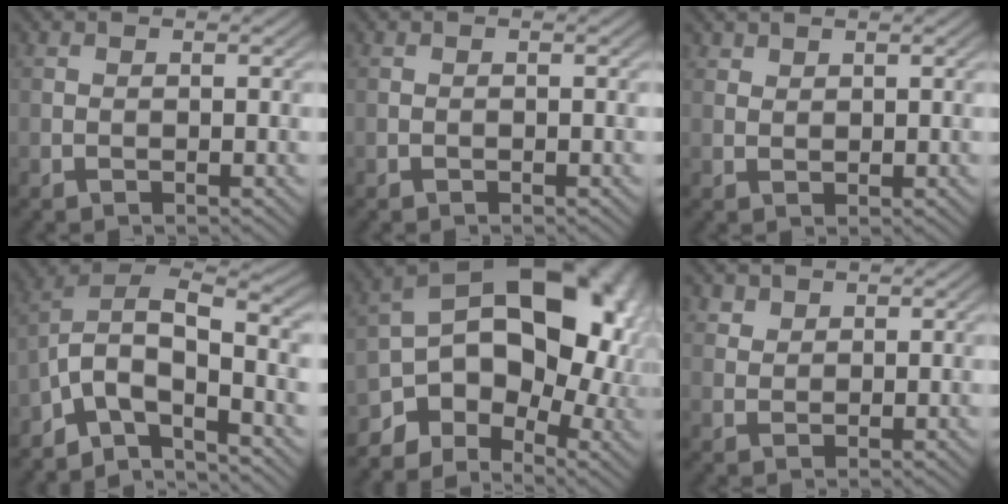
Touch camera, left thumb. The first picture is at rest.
{"total": 0.0}
{"total": 1.4, "force": [1.2, 0.6, 0.4], "torque": [-0.010, 0.000, 0.030]}
{"total": 7.9, "force": [-3.9, 2.9, 6.2], "torque": [-0.111, 0.009, -0.090]}
{"total": 16.8, "force": [-2.5, 11.0, 12.4], "torque": [-0.172, -0.008, -0.027]}
{"total": 2.3, "force": [1.8, 1.4, 0.6], "torque": [-0.019, -0.003, 0.045]}